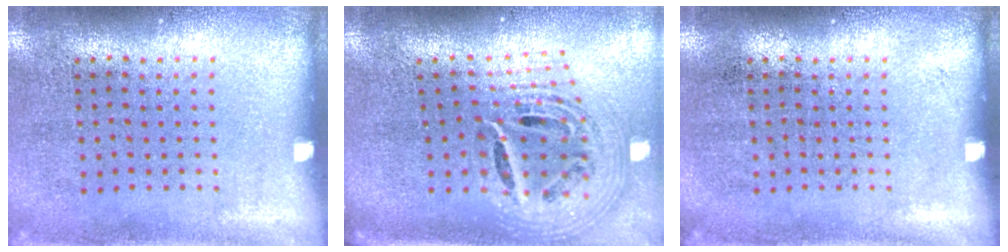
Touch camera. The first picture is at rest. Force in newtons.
{"total": 2.7, "press": 1.8, "slide": 2.0}
{"total": 0.0}